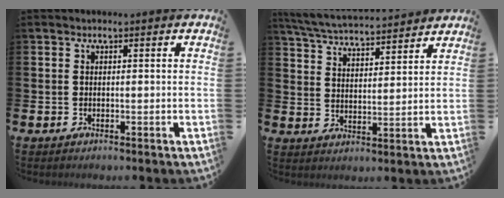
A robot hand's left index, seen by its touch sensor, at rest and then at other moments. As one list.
[{"total": 5.6, "force": [5.5, 0.3, 0.9], "torque": [-0.042, -0.039, 0.096]}]